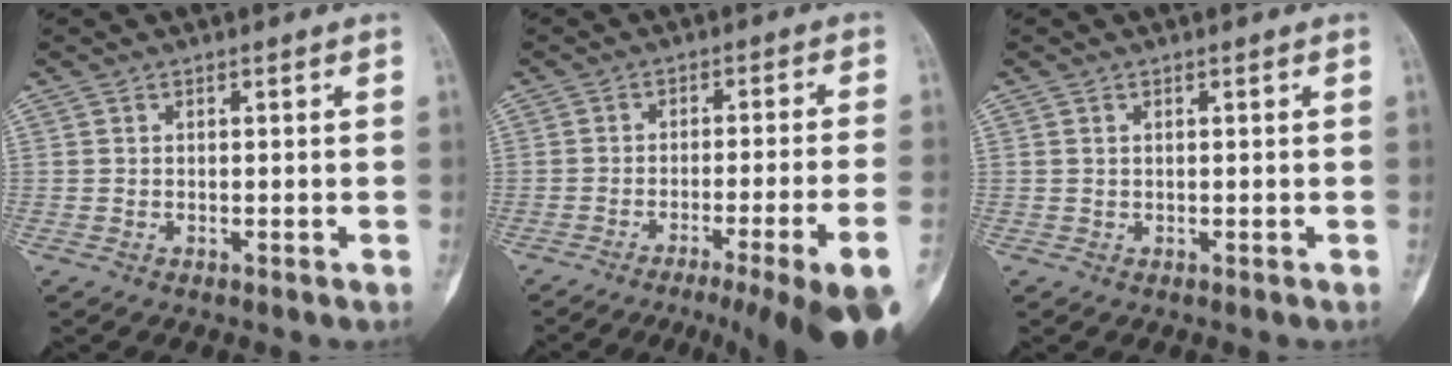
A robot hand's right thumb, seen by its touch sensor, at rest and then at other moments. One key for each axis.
{"total": 17.4, "fx": -10.9, "fy": 0.7, "fz": 13.5, "tx": -0.146, "ty": 0.036, "tz": -0.158}
{"total": 0.0}